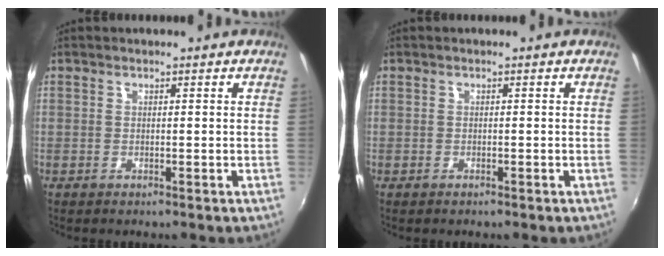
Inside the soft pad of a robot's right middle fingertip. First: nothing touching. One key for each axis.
{"total": 0.6, "fx": -0.5, "fy": 0.2, "fz": 0.2, "tx": -0.004, "ty": -0.001, "tz": -0.010}